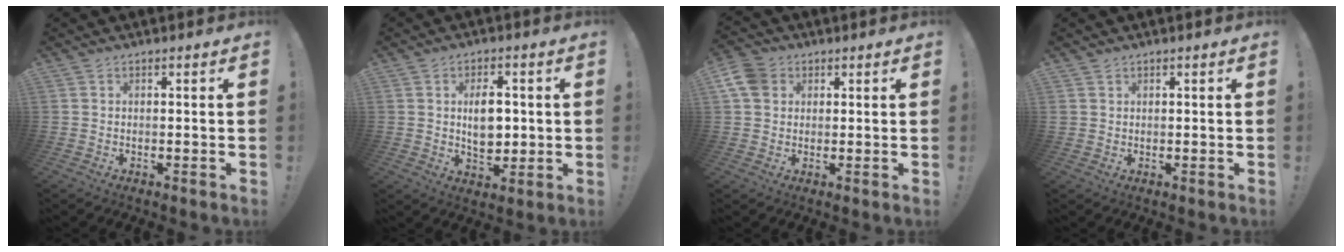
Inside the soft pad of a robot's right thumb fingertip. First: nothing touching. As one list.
[{"total": 8.6, "force": [0.6, 5.7, 6.4], "torque": [-0.100, 0.000, 0.006]}, {"total": 7.4, "force": [2.7, 5.9, 3.5], "torque": [-0.077, -0.003, 0.055]}, {"total": 1.4, "force": [0.9, 1.1, 0.2], "torque": [0.003, -0.002, 0.016]}]